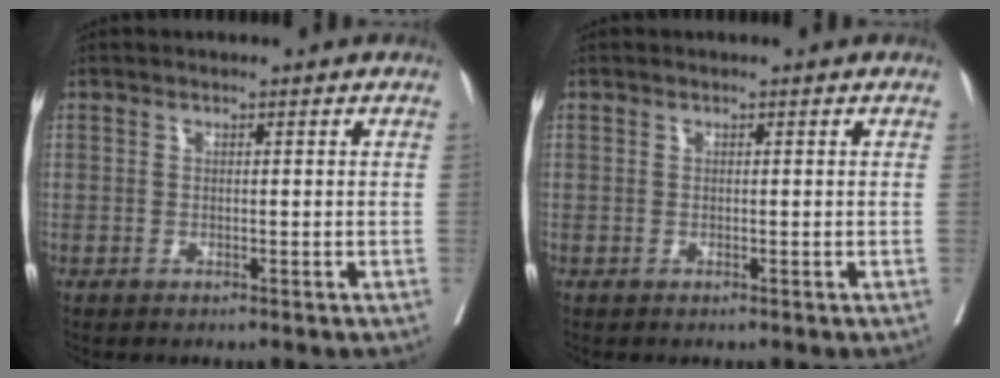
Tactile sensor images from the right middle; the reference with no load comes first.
{"total": 0.0}